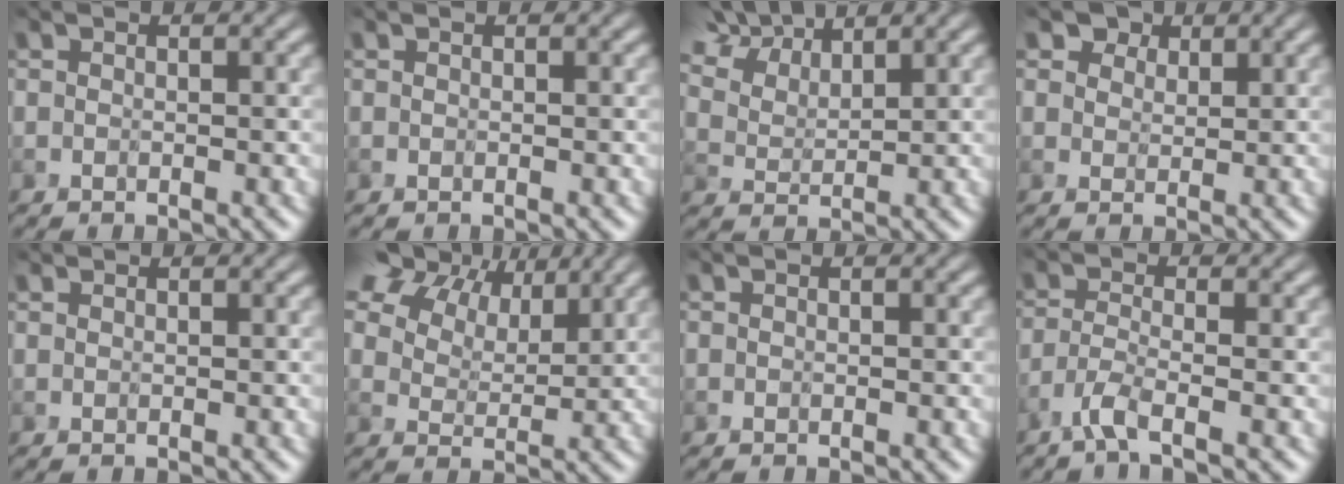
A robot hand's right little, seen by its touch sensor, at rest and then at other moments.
{"total": 0.0}
{"total": 9.3, "force": [7.0, 4.1, 4.5], "torque": [-0.116, 0.026, 0.119]}
{"total": 3.7, "force": [2.7, 2.2, 1.3], "torque": [-0.039, -0.009, 0.046]}
{"total": 0.6, "force": [0.6, 0.1, 0.1], "torque": [-0.004, -0.001, 0.007]}
{"total": 12.0, "force": [7.8, 6.6, 6.3], "torque": [-0.129, 0.024, 0.134]}
{"total": 0.0}
{"total": 2.5, "force": [-1.7, 0.3, 1.8], "torque": [-0.041, -0.001, -0.044]}